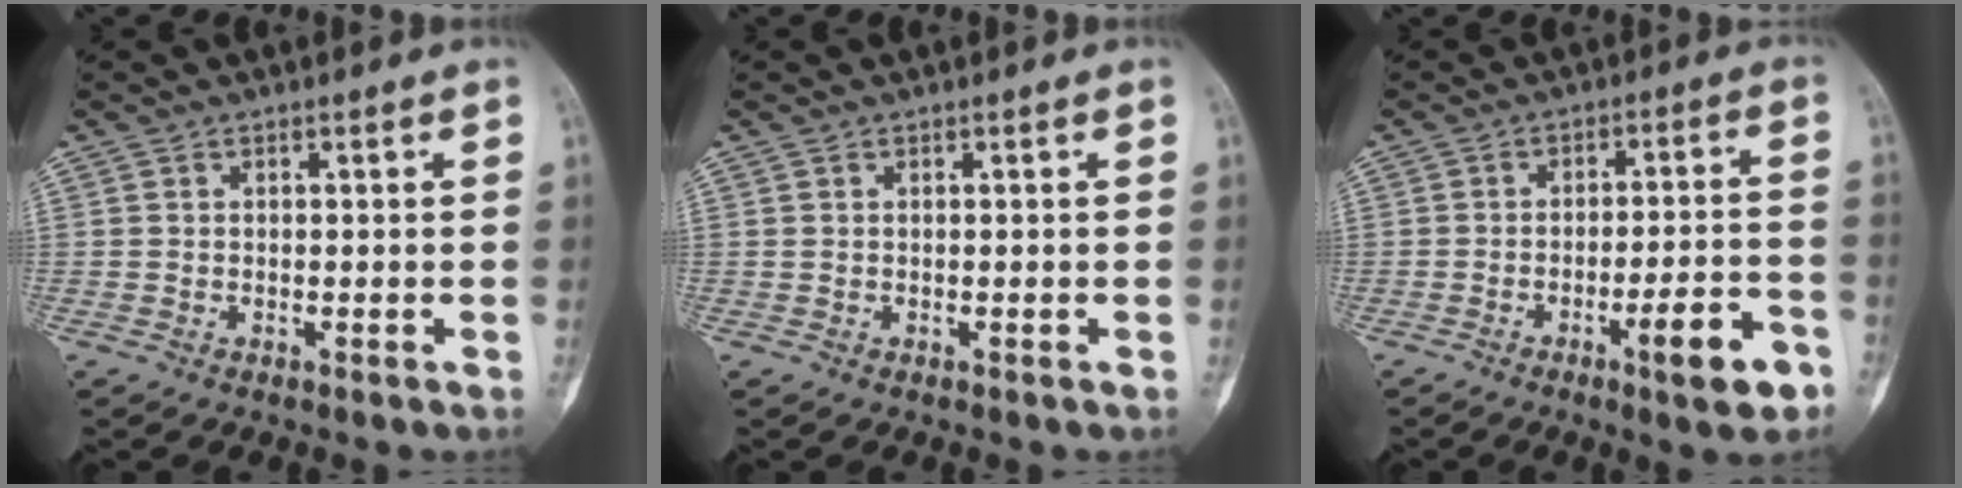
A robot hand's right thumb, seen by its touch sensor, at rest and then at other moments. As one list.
[{"total": 0.0}, {"total": 9.5, "force": [-4.8, 2.1, 7.9], "torque": [-0.104, 0.028, -0.067]}]